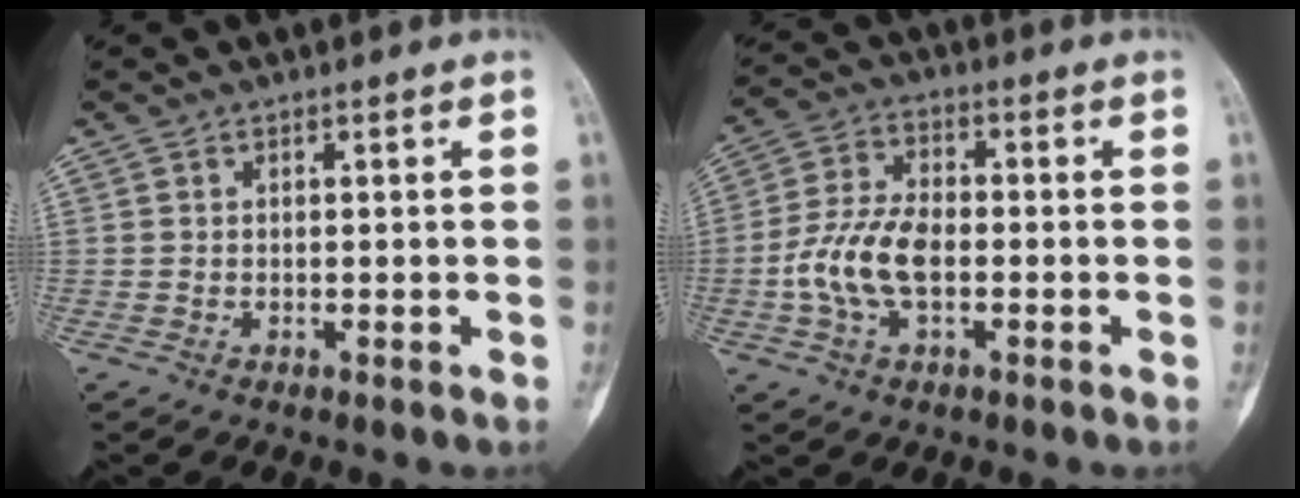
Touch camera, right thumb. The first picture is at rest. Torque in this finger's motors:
{"motor_torque": [1.48, 1.20, 0.61, -0.56, 0.15]}